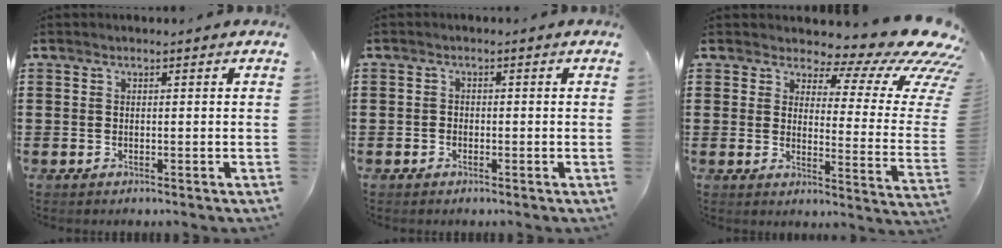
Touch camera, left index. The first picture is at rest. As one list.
[{"total": 1.0, "force": [-0.8, 0.6, 0.1], "torque": [-0.005, 0.002, -0.017]}, {"total": 8.4, "force": [5.5, 2.9, 5.7], "torque": [-0.081, -0.053, 0.090]}]